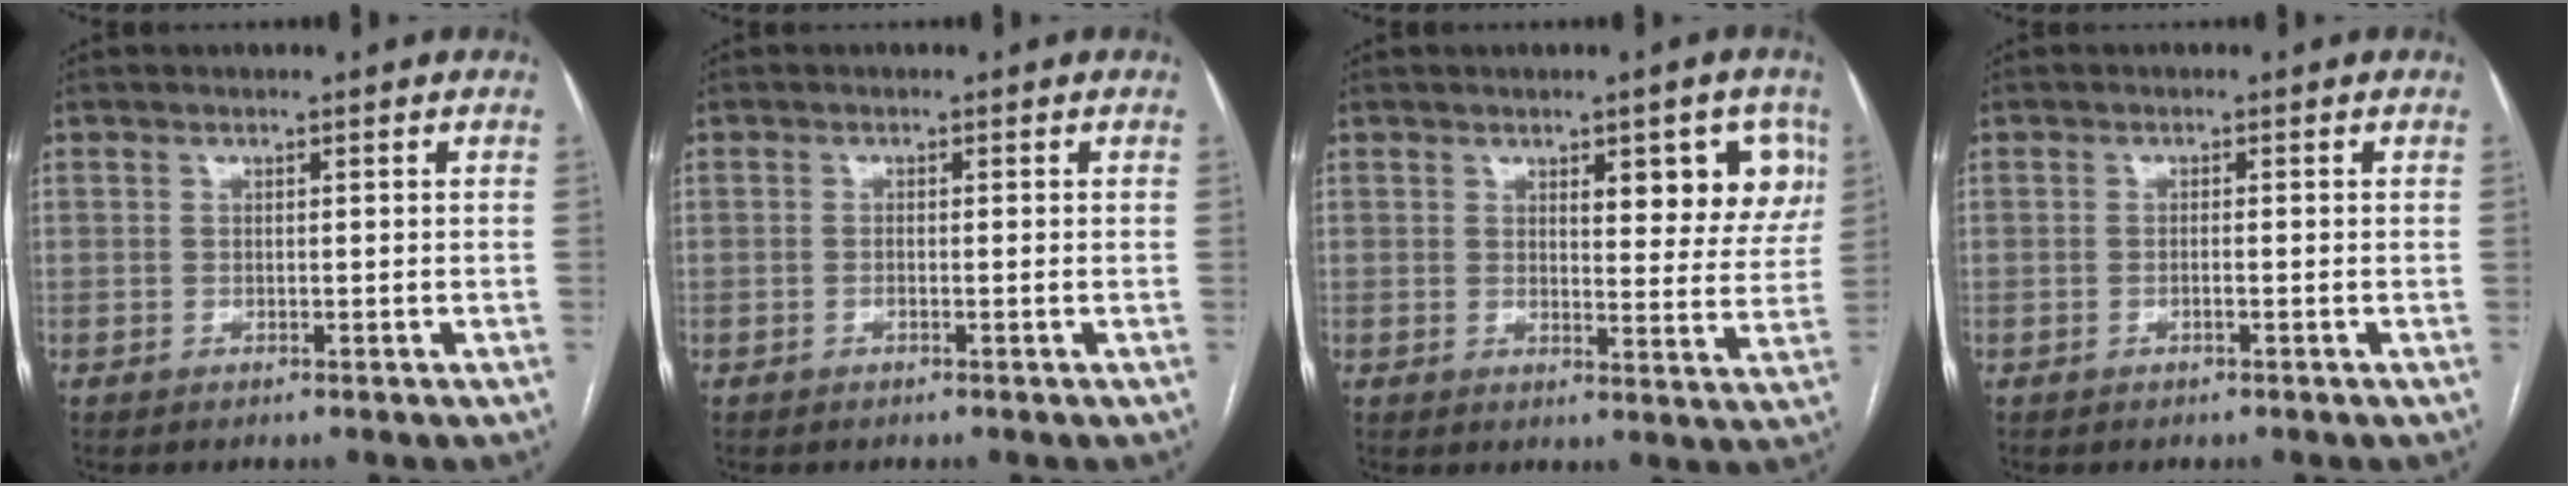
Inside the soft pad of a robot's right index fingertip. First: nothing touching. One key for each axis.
{"total": 0.7, "fx": -0.2, "fy": 0.0, "fz": 0.7, "tx": -0.012, "ty": 0.001, "tz": -0.003}
{"total": 8.9, "fx": 3.9, "fy": 3.0, "fz": 7.4, "tx": -0.081, "ty": 0.004, "tz": 0.049}
{"total": 0.8, "fx": -0.3, "fy": 0.0, "fz": 0.8, "tx": -0.015, "ty": 0.001, "tz": -0.005}